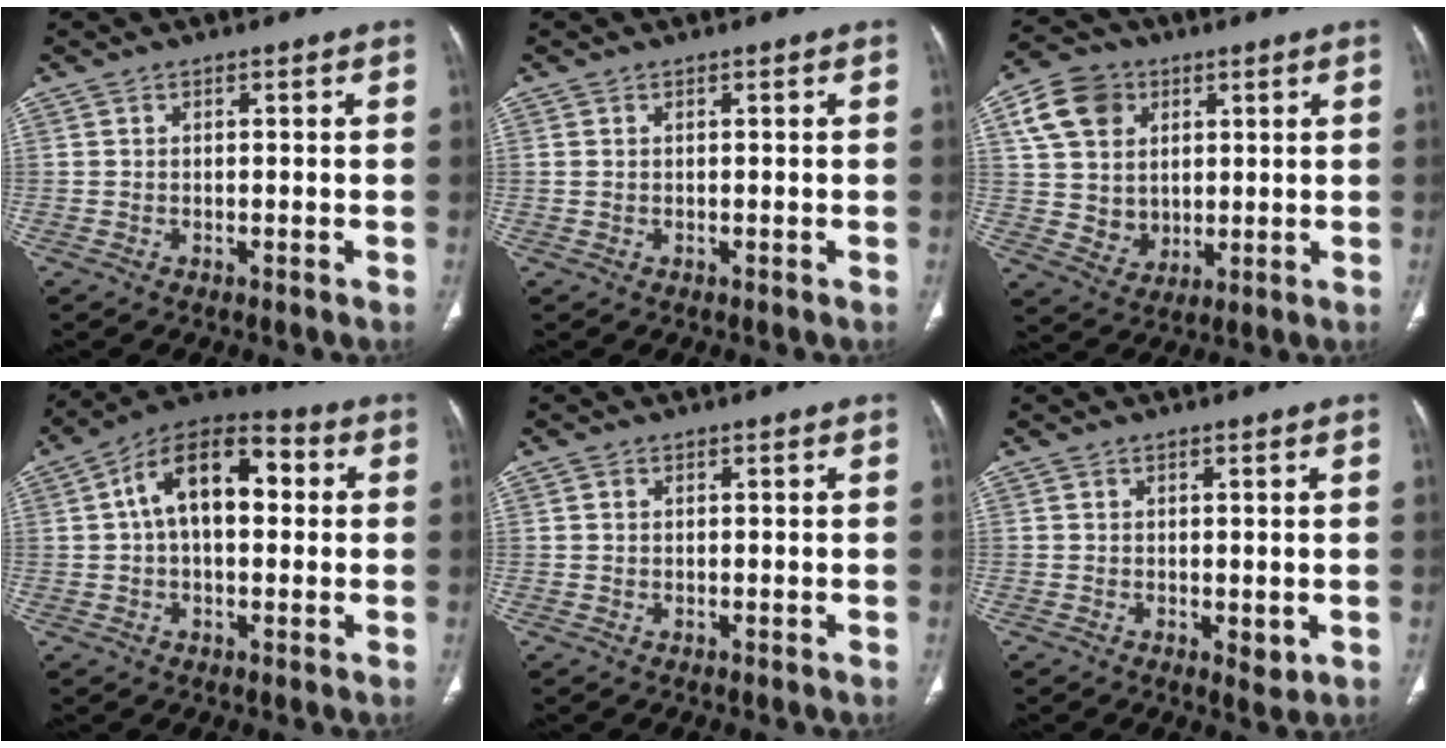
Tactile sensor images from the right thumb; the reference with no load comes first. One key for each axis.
{"total": 0.5, "fx": 0.1, "fy": 0.4, "fz": 0.3, "tx": -0.011, "ty": 0.002, "tz": 0.004}
{"total": 13.2, "fx": 4.4, "fy": 11.0, "fz": 5.8, "tx": -0.083, "ty": -0.009, "tz": 0.086}
{"total": 14.7, "fx": 2.3, "fy": 8.4, "fz": 11.8, "tx": -0.181, "ty": 0.036, "tz": 0.028}
{"total": 0.6, "fx": 0.2, "fy": 0.6, "fz": 0.2, "tx": 0.001, "ty": 0.001, "tz": 0.003}
{"total": 2.3, "fx": -0.3, "fy": 1.3, "fz": 1.8, "tx": -0.018, "ty": -0.005, "tz": 0.000}